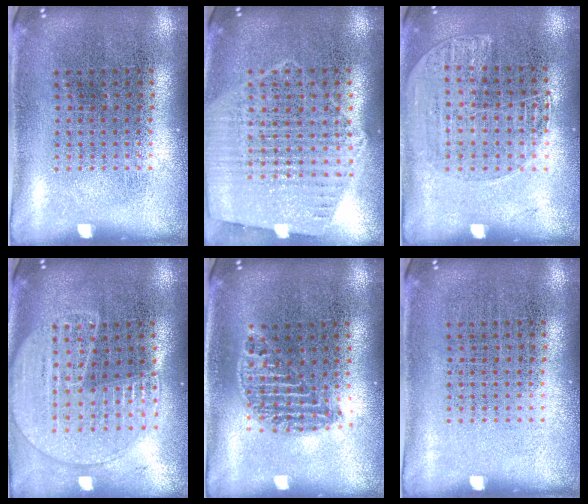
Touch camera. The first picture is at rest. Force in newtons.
{"total": 1.2, "press": 1.1, "slide": 0.3}
{"total": 1.3, "press": 1.3, "slide": 0.1}
{"total": 1.7, "press": 1.6, "slide": 0.6}
{"total": 1.1, "press": 1.0, "slide": 0.4}
{"total": 0.0}